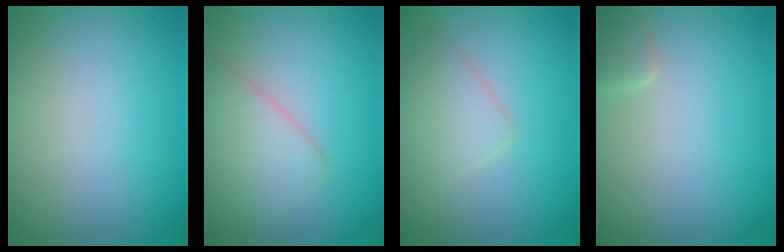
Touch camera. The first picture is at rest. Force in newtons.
{"total": 3.1, "press": 3.1, "slide": 0.3}
{"total": 2.5, "press": 2.5, "slide": 0.2}
{"total": 1.4, "press": 1.4, "slide": 0.1}